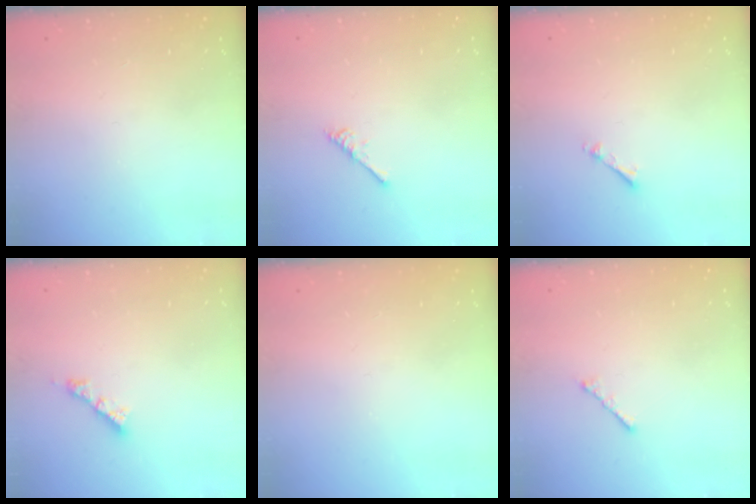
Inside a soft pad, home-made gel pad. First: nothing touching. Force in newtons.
{"total": 2.9, "press": 2.9, "slide": 0.5}
{"total": 1.0, "press": 1.0, "slide": 0.2}
{"total": 3.3, "press": 3.3, "slide": 0.2}
{"total": 0.0}
{"total": 1.9, "press": 1.8, "slide": 0.5}